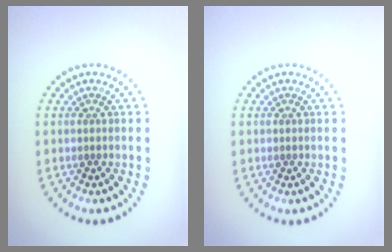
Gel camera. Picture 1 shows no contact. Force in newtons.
{"total": 0.0}